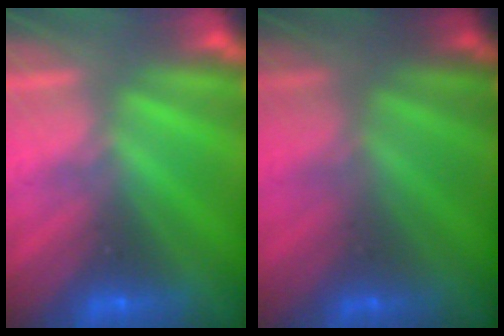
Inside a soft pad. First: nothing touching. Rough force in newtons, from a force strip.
{"total": 1.0}